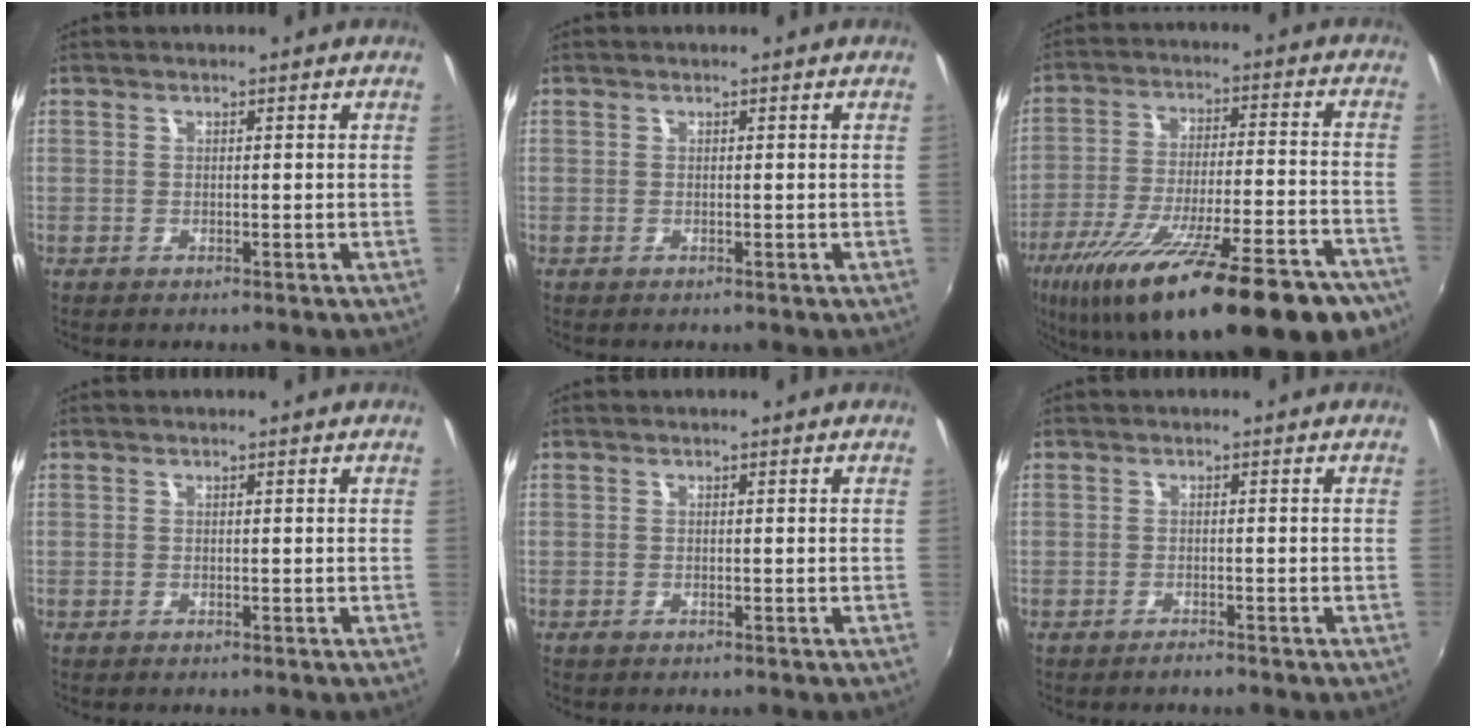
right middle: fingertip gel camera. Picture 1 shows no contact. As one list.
[{"total": 0.0}, {"total": 30.1, "force": [-20.6, 7.2, 20.8], "torque": [-0.347, -0.072, -0.299]}, {"total": 0.0}, {"total": 0.0}, {"total": 1.0, "force": [-1.0, 0.2, 0.2], "torque": [-0.006, -0.003, -0.018]}]